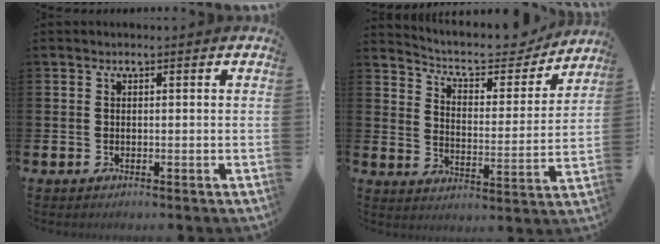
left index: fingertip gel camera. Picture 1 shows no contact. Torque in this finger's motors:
{"motor_torque": [0.98, -1.16, 0.32, 0.06]}